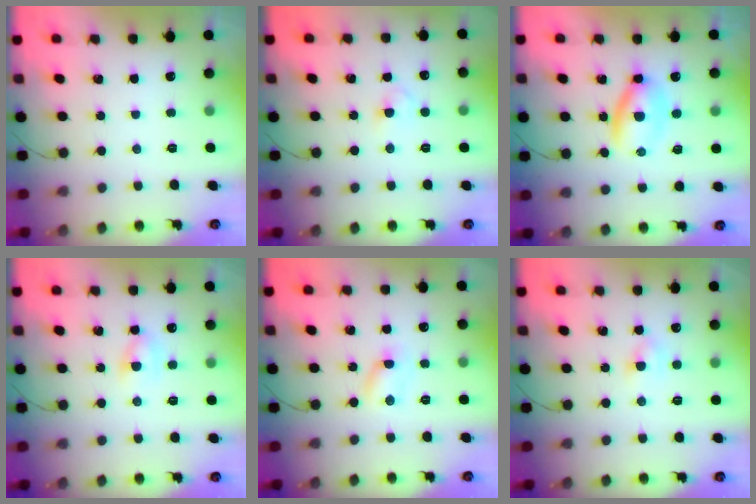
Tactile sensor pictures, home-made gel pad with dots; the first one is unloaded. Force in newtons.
{"total": 2.0, "press": 1.8, "slide": 0.9}
{"total": 5.4, "press": 5.4, "slide": 0.9}
{"total": 3.5, "press": 3.3, "slide": 1.2}
{"total": 4.3, "press": 4.1, "slide": 1.3}
{"total": 3.0, "press": 2.9, "slide": 0.8}